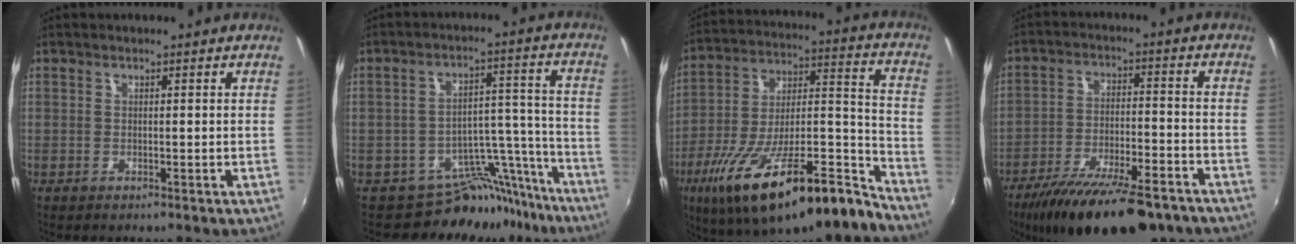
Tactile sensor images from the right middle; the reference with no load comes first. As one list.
[{"total": 11.1, "force": [-9.8, 4.7, 2.1], "torque": [-0.010, 0.055, -0.135]}, {"total": 26.1, "force": [-18.6, 6.2, 17.2], "torque": [-0.277, -0.023, -0.298]}, {"total": 20.8, "force": [-15.9, 6.3, 11.8], "torque": [-0.213, -0.033, -0.236]}]